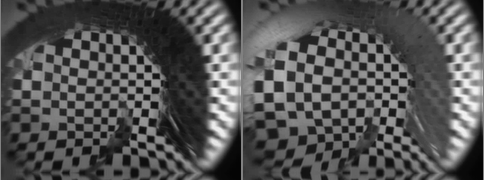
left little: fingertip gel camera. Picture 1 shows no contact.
{"total": 19.1, "force": [-0.7, -4.6, -18.5], "torque": [0.236, 0.018, -0.024]}